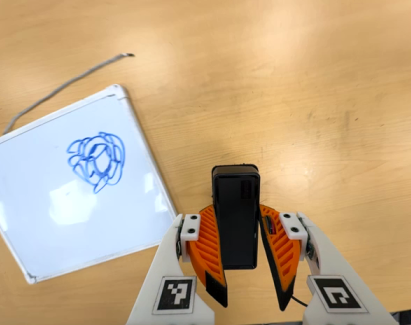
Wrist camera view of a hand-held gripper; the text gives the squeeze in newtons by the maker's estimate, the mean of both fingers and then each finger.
{"total": 8.6, "left": 8.0, "right": 9.3}